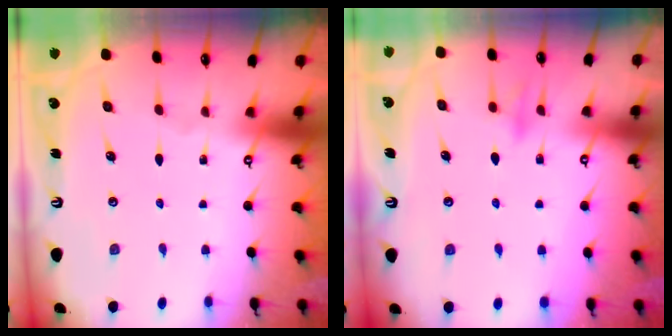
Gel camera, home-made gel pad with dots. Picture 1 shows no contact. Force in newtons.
{"total": 8.0, "press": 8.0, "slide": 0.5}